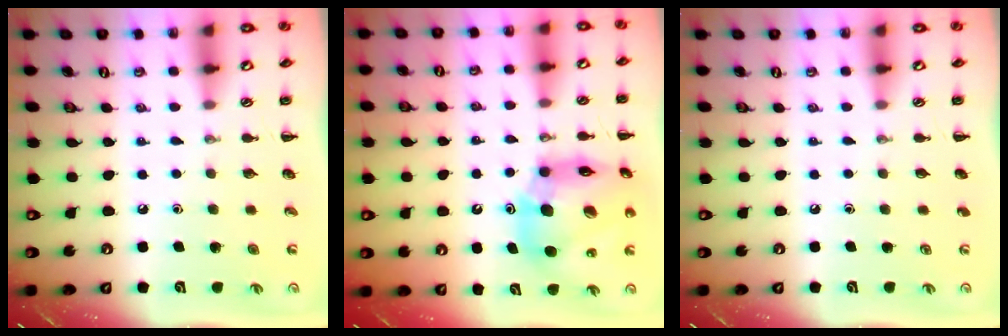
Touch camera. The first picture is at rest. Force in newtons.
{"total": 16.7, "press": 16.0, "slide": 4.7}
{"total": 0.0}